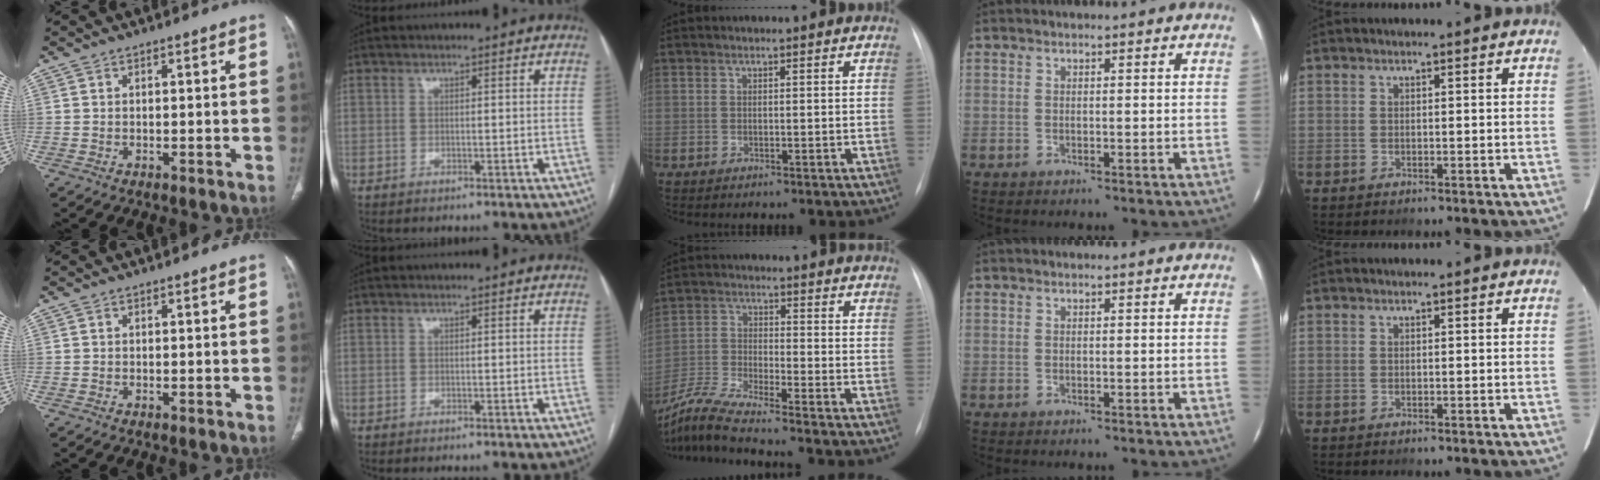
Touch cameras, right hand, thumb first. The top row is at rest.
{"middle": {"total": 9.1, "force": [-8.1, -1.5, 3.9], "torque": [-0.088, -0.026, -0.158]}}